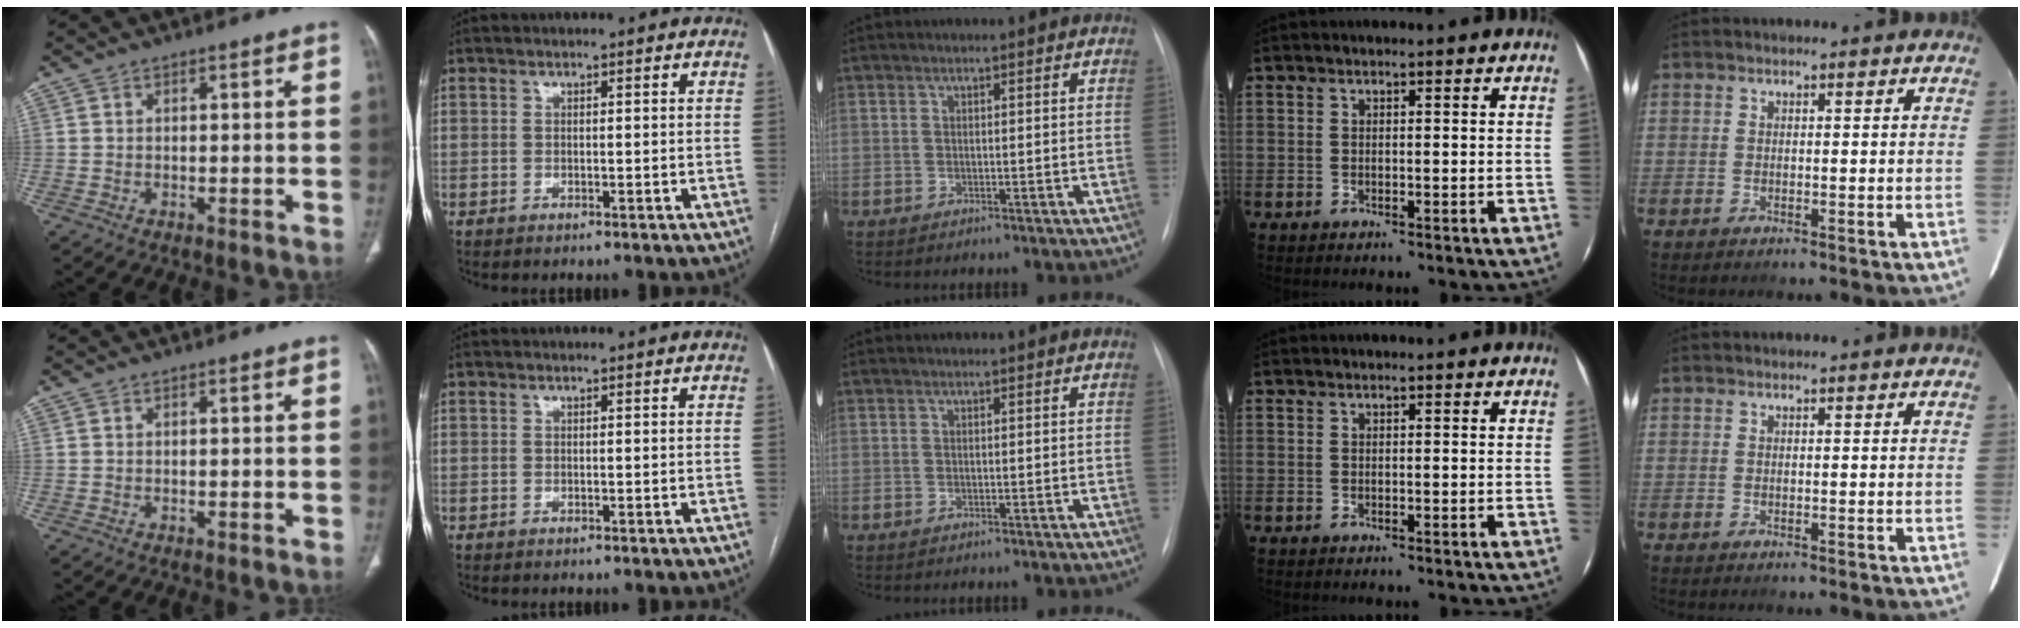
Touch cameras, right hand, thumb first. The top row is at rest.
{}